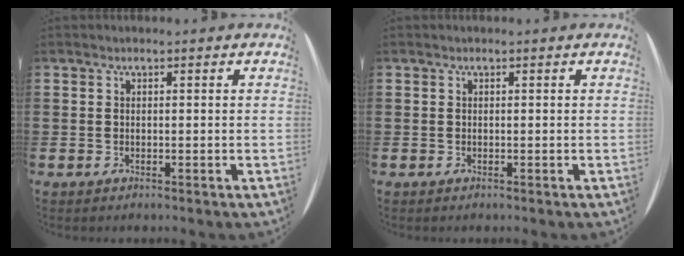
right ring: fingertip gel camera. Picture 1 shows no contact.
{"total": 0.0}